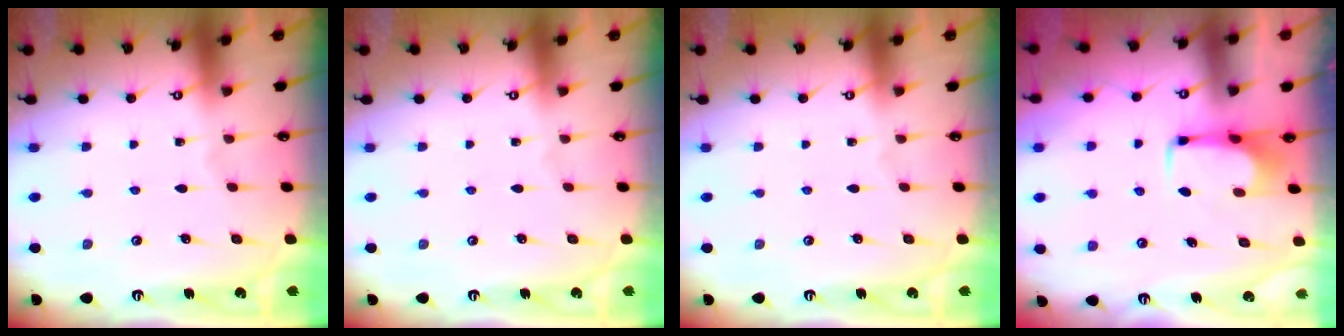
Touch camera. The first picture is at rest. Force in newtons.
{"total": 0.0}
{"total": 0.0}
{"total": 1.6, "press": 1.5, "slide": 0.5}